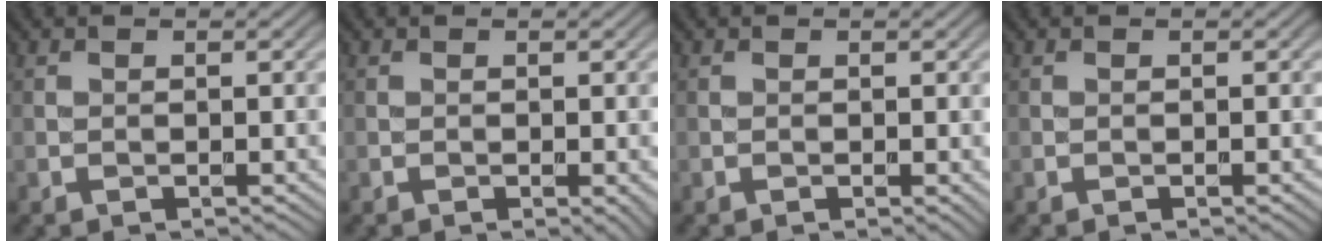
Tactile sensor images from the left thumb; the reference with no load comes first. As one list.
[{"total": 0.7, "force": [-0.3, 0.1, 0.7], "torque": [-0.008, -0.001, -0.003]}, {"total": 0.0}, {"total": 0.0}]